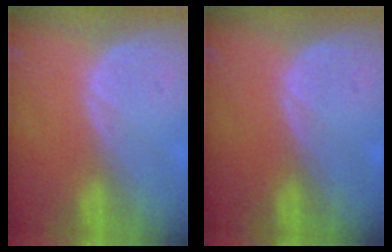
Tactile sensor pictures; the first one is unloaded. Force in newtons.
{"total": 0.0}